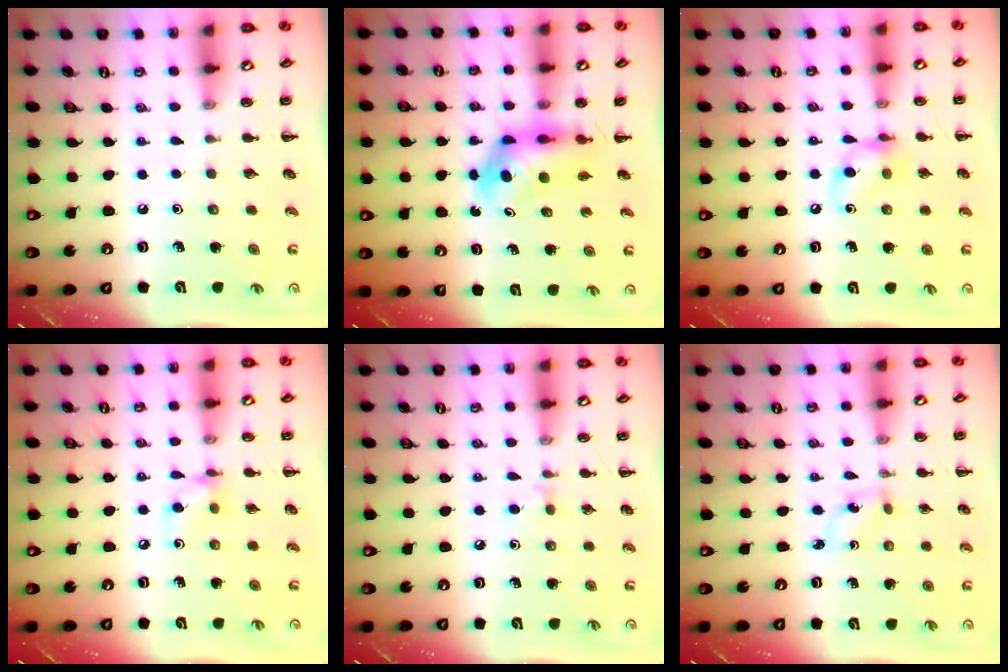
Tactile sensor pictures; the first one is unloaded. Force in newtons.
{"total": 4.8, "press": 4.7, "slide": 0.6}
{"total": 9.1, "press": 9.0, "slide": 1.3}
{"total": 6.1, "press": 6.0, "slide": 0.6}
{"total": 3.6, "press": 3.3, "slide": 1.5}
{"total": 1.2, "press": 1.1, "slide": 0.6}